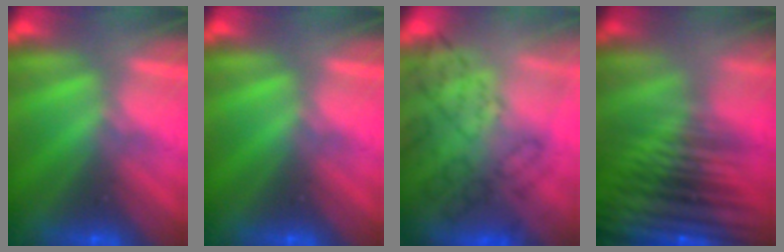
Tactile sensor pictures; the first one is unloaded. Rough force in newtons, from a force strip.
{"total": 0.0}
{"total": 11.3}
{"total": 9.6}